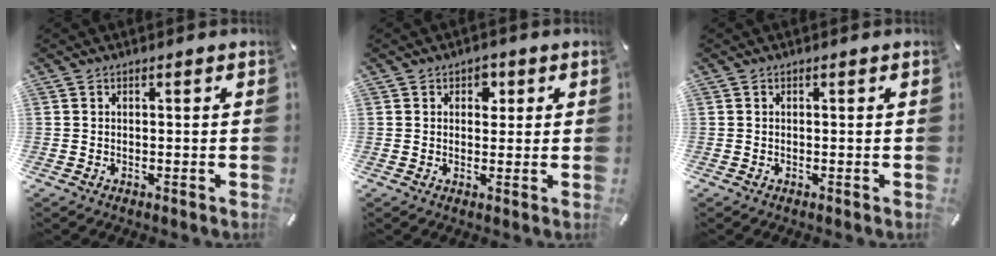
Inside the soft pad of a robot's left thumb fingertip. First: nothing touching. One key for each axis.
{"total": 2.8, "fx": 1.0, "fy": 2.3, "fz": 1.4, "tx": 0.001, "ty": -0.006, "tz": 0.008}
{"total": 0.0}